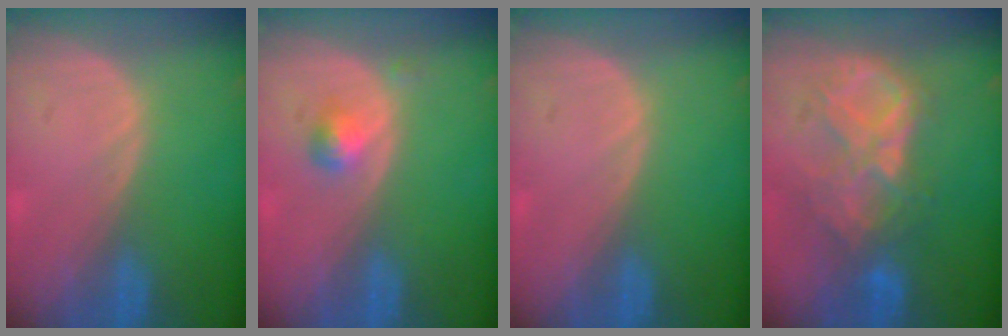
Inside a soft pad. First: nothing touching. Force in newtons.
{"total": 2.2, "press": 2.2, "slide": 0.2}
{"total": 0.0}
{"total": 8.8, "press": 7.7, "slide": 4.2}